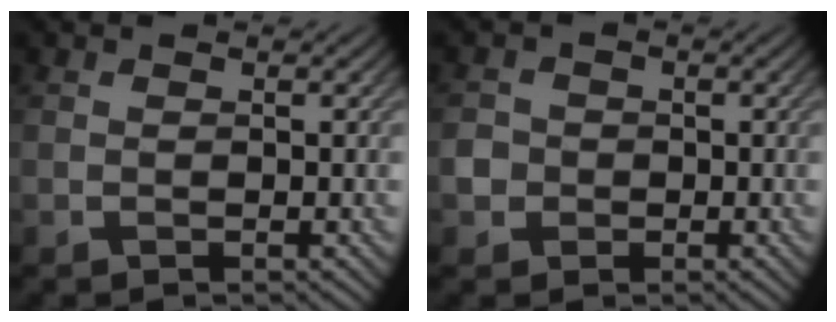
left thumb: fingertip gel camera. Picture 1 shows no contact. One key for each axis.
{"total": 2.4, "fx": -0.5, "fy": 2.3, "fz": 0.4, "tx": -0.006, "ty": 0.000, "tz": -0.018}